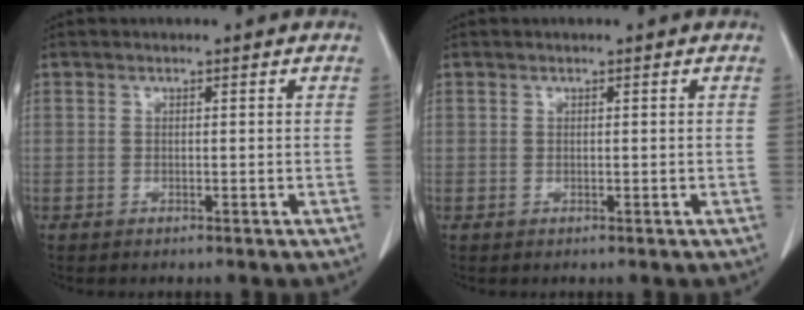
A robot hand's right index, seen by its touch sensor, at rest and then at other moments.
{"total": 0.0}